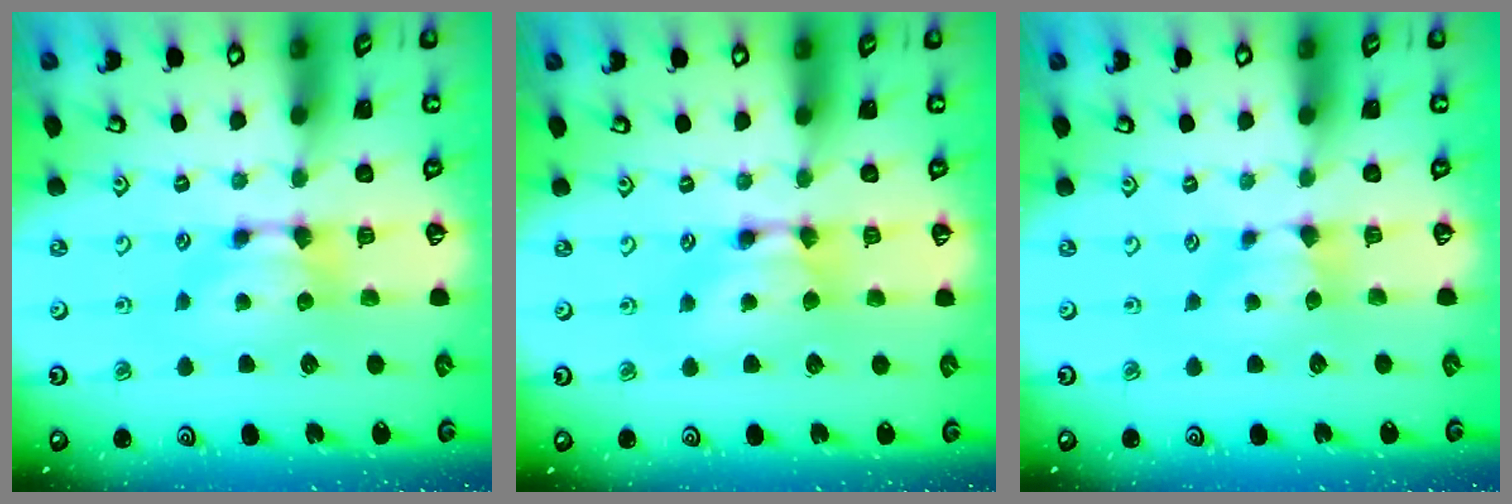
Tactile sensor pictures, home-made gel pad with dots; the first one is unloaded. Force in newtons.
{"total": 1.5, "press": 1.5, "slide": 0.1}
{"total": 0.9, "press": 0.8, "slide": 0.5}